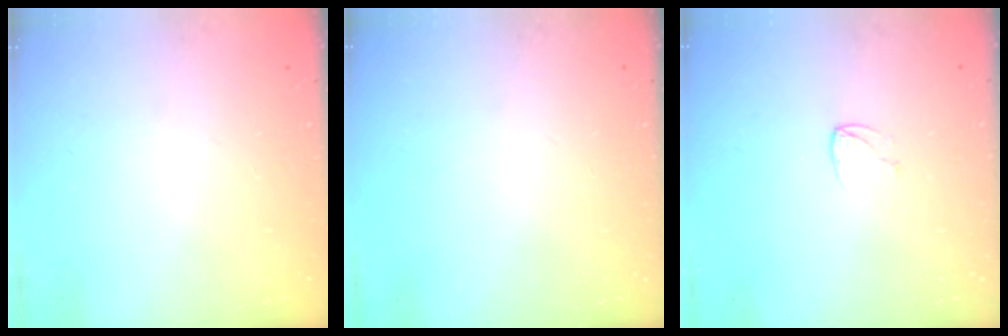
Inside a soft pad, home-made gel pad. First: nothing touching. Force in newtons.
{"total": 0.0}
{"total": 3.2, "press": 3.2, "slide": 0.3}